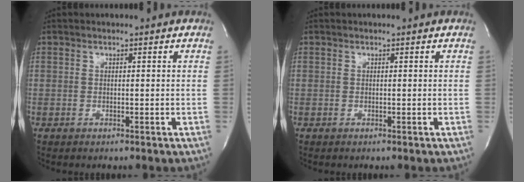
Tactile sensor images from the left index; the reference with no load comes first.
{"total": 0.0}